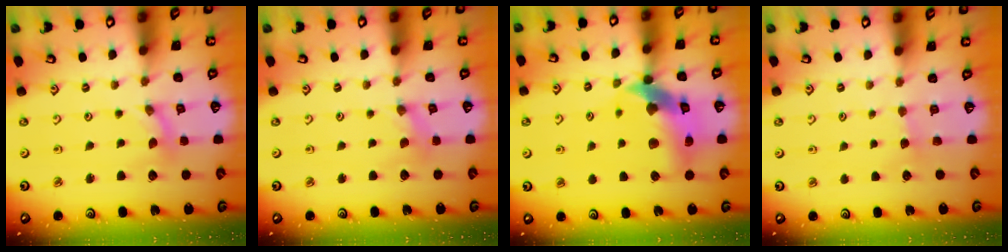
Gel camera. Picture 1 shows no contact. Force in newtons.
{"total": 0.0}
{"total": 15.2, "press": 15.0, "slide": 2.2}
{"total": 2.4, "press": 2.4, "slide": 0.4}